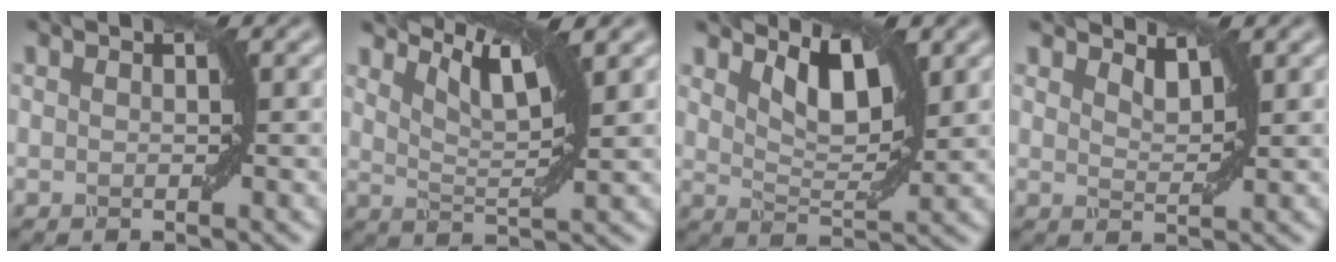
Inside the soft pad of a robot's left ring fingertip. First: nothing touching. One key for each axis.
{"total": 5.2, "fx": 3.3, "fy": 1.2, "fz": 3.8, "tx": -0.068, "ty": 0.007, "tz": 0.061}
{"total": 4.2, "fx": 1.9, "fy": 1.9, "fz": 3.3, "tx": -0.063, "ty": -0.005, "tz": 0.032}
{"total": 1.4, "fx": 1.3, "fy": 0.3, "fz": 0.5, "tx": -0.012, "ty": -0.005, "tz": 0.022}